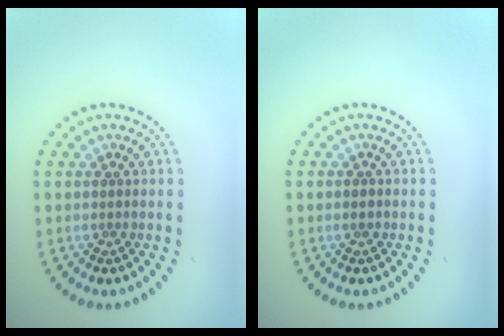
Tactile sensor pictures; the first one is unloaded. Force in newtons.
{"total": 0.8, "press": 0.8, "slide": 0.1}